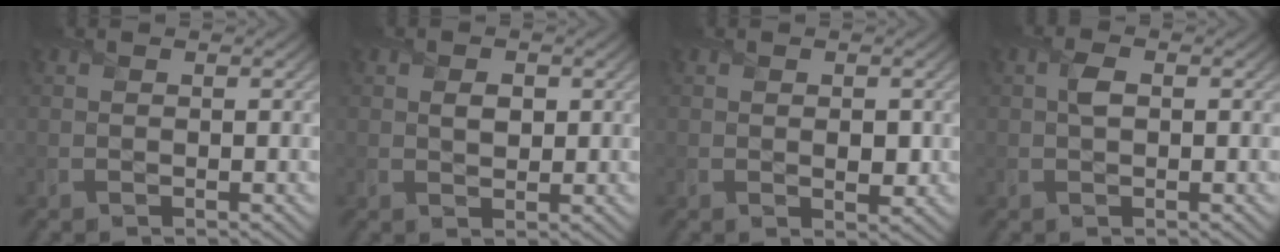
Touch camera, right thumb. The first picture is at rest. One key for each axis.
{"total": 1.9, "fx": 0.4, "fy": 1.2, "fz": 1.4, "tx": -0.032, "ty": -0.003, "tz": 0.005}
{"total": 1.6, "fx": -0.1, "fy": 0.9, "fz": 1.3, "tx": -0.026, "ty": -0.006, "tz": -0.001}
{"total": 1.7, "fx": 0.2, "fy": 0.9, "fz": 1.4, "tx": -0.032, "ty": 0.007, "tz": 0.002}